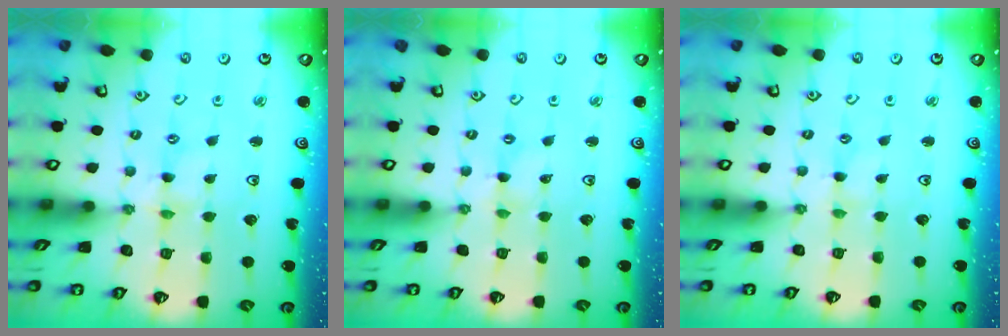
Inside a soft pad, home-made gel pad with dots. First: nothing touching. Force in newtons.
{"total": 0.0}
{"total": 0.8, "press": 0.8, "slide": 0.2}